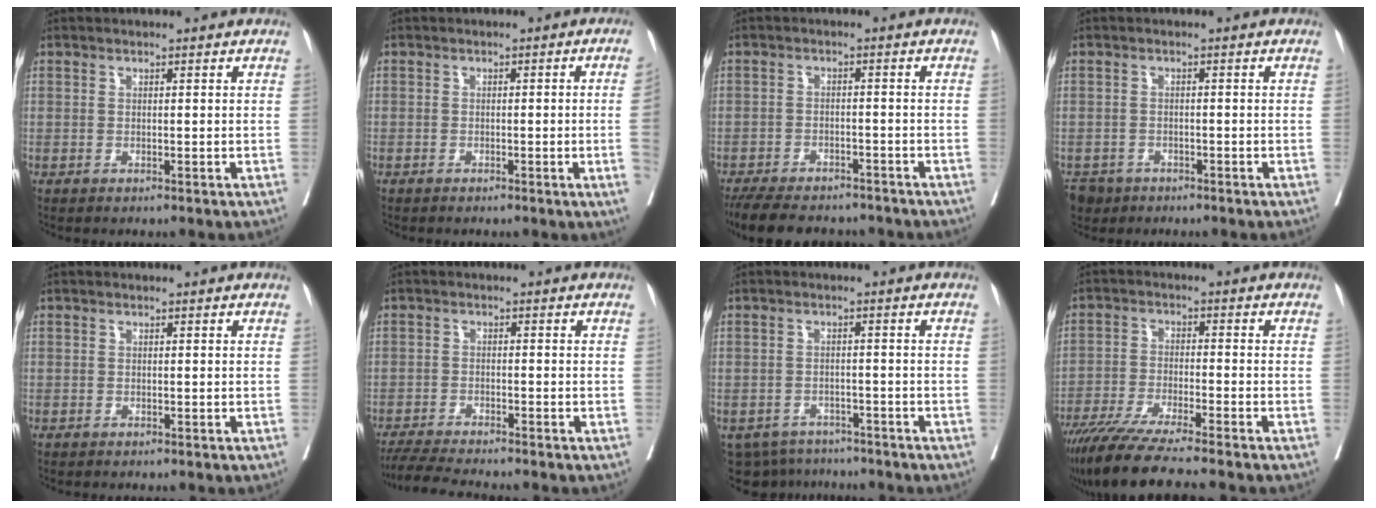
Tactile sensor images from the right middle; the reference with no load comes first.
{"total": 3.3, "force": [-0.8, -1.1, 3.0], "torque": [-0.042, -0.004, -0.011]}
{"total": 13.7, "force": [-11.8, 4.4, 5.4], "torque": [-0.116, -0.008, -0.165]}
{"total": 4.4, "force": [-3.1, 3.1, 0.6], "torque": [-0.014, 0.001, -0.051]}
{"total": 0.0}
{"total": 6.8, "force": [-6.2, -0.6, 2.6], "torque": [-0.042, -0.022, -0.106]}
{"total": 7.6, "force": [-6.7, 3.5, 1.0], "torque": [-0.020, 0.002, -0.090]}
{"total": 12.0, "force": [-10.0, -0.7, 6.6], "torque": [-0.099, -0.037, -0.165]}